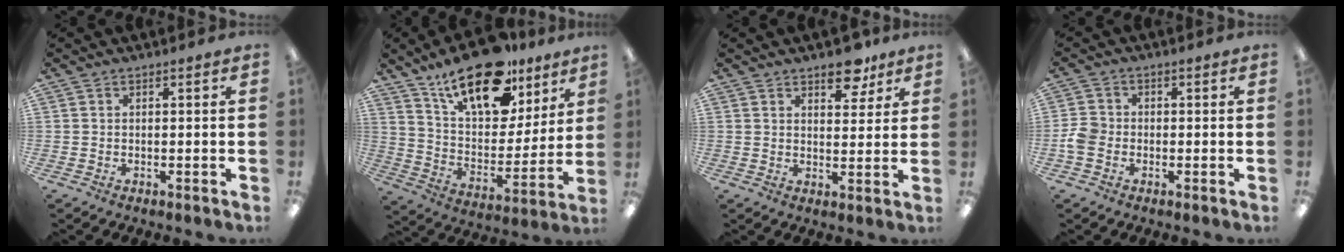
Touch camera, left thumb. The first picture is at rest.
{"total": 22.4, "force": [15.1, 10.3, 13.0], "torque": [-0.216, -0.083, 0.264]}
{"total": 8.0, "force": [5.8, 3.7, 4.0], "torque": [-0.019, -0.040, 0.093]}
{"total": 4.1, "force": [-1.2, 3.3, 2.1], "torque": [-0.039, 0.008, -0.022]}